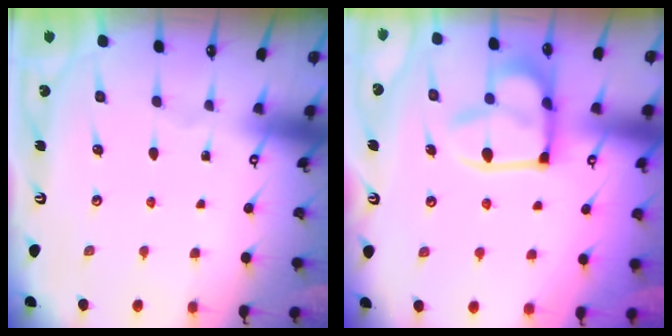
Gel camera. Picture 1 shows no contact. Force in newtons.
{"total": 12.7, "press": 12.6, "slide": 1.1}